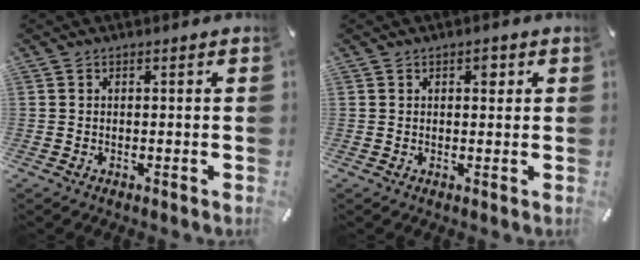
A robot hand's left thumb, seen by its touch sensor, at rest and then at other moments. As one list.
[{"total": 2.5, "force": [1.0, 1.4, 1.7], "torque": [-0.014, -0.004, 0.011]}]